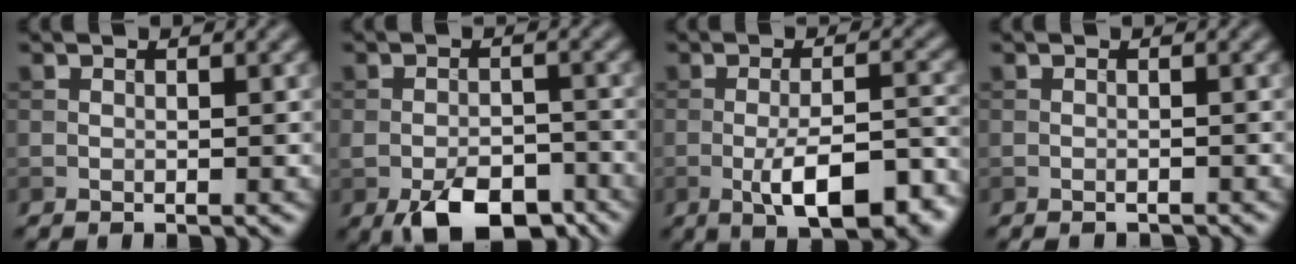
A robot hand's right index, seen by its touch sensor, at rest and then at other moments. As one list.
[{"total": 7.1, "force": [-4.0, 3.5, 4.7], "torque": [-0.079, -0.012, -0.063]}, {"total": 8.6, "force": [-3.5, 2.9, 7.3], "torque": [-0.118, -0.001, -0.052]}, {"total": 1.0, "force": [-0.9, 0.2, 0.4], "torque": [-0.004, -0.002, -0.013]}]